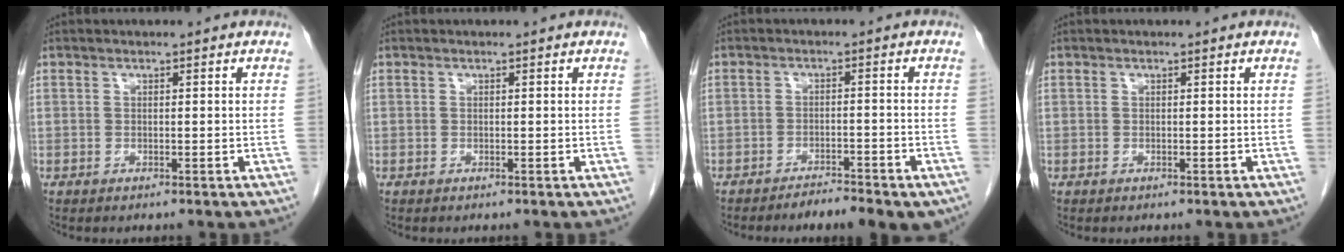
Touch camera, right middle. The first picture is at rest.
{"total": 0.0}
{"total": 5.9, "force": [-4.6, 1.1, 3.6], "torque": [-0.045, -0.003, -0.067]}
{"total": 0.0}